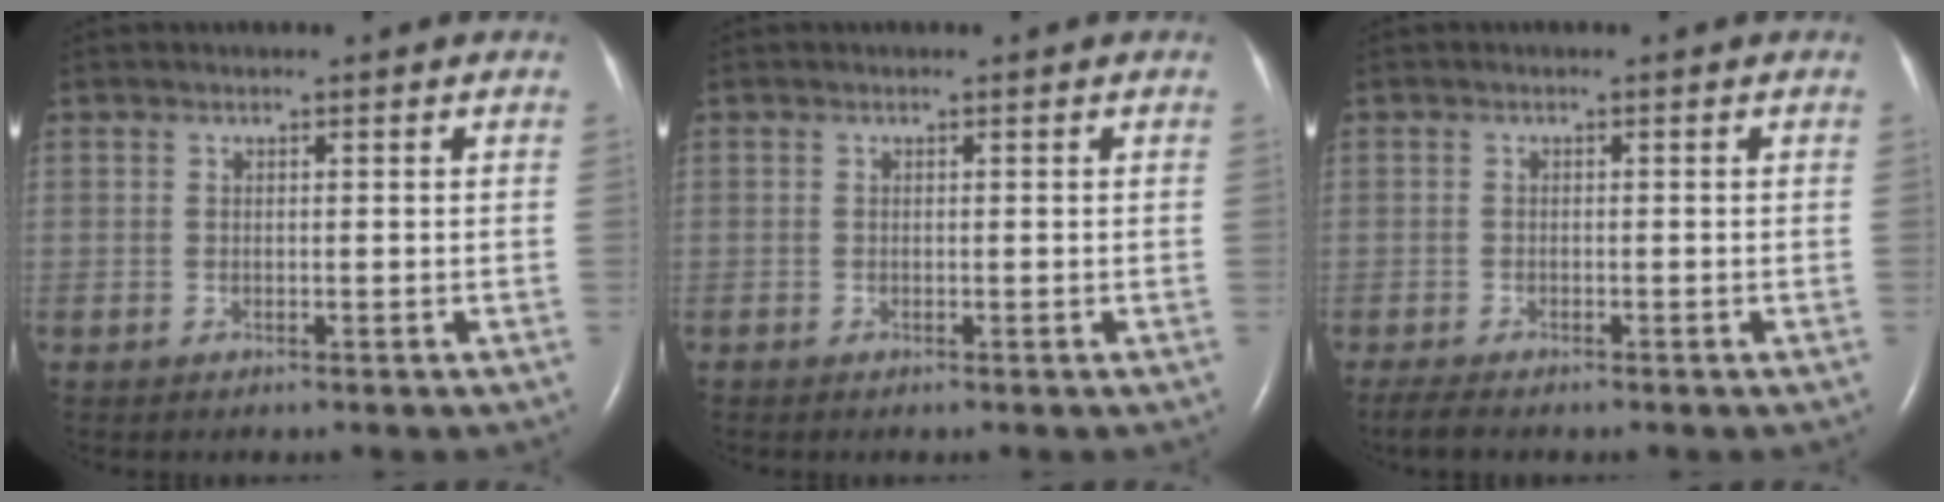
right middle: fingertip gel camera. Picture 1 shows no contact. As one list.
[{"total": 0.0}, {"total": 2.9, "force": [-2.4, 0.6, 1.6], "torque": [-0.038, -0.010, -0.037]}]